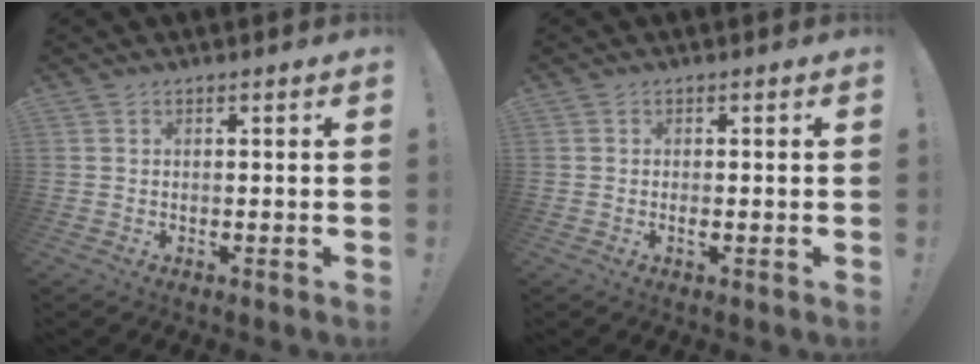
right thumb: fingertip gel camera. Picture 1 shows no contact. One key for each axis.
{"total": 1.1, "fx": -0.4, "fy": 0.1, "fz": 1.0, "tx": -0.009, "ty": -0.004, "tz": -0.009}